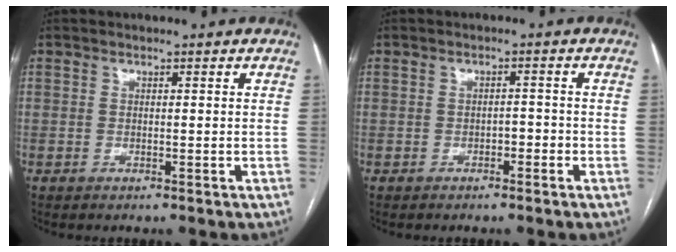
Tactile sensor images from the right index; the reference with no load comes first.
{"total": 1.6, "force": [-0.9, 0.8, 1.0], "torque": [-0.015, 0.003, -0.012]}